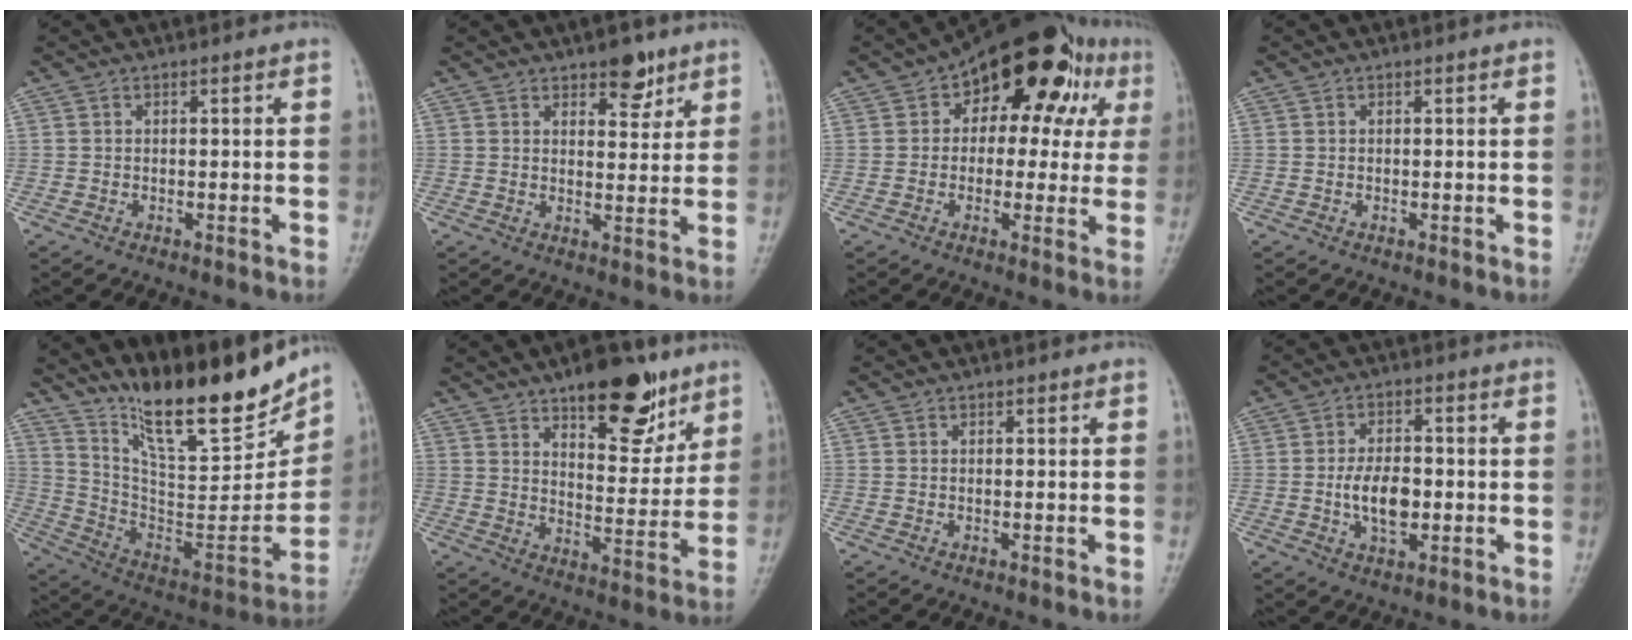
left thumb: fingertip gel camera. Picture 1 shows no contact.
{"total": 5.5, "force": [3.7, 2.7, 3.1], "torque": [-0.015, -0.022, 0.052]}
{"total": 16.2, "force": [5.0, 9.7, 11.9], "torque": [-0.095, 0.026, 0.057]}
{"total": 0.0}
{"total": 23.2, "force": [17.0, 6.3, 14.4], "torque": [-0.190, -0.081, 0.295]}
{"total": 15.2, "force": [9.8, 6.5, 9.7], "torque": [-0.090, -0.059, 0.148]}
{"total": 0.0}
{"total": 7.7, "force": [-1.0, 4.4, 6.2], "torque": [-0.100, 0.002, -0.017]}